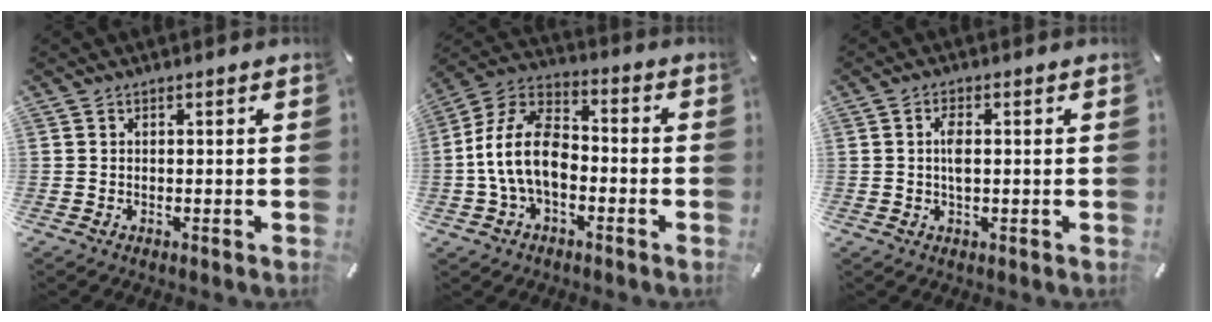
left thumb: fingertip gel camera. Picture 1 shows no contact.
{"total": 13.8, "force": [-3.6, 8.7, 10.0], "torque": [-0.212, 0.029, -0.069]}
{"total": 3.2, "force": [0.2, 1.2, 3.0], "torque": [-0.067, 0.001, -0.001]}